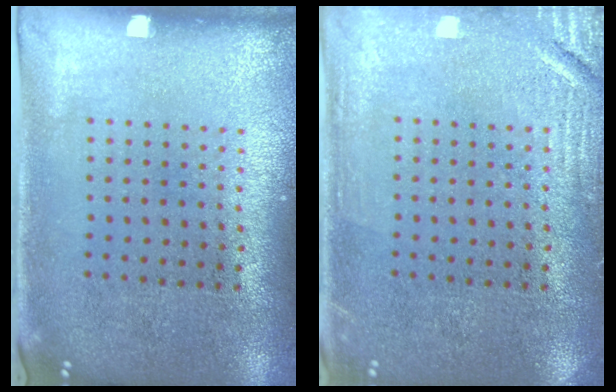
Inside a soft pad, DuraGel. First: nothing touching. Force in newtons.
{"total": 2.5, "press": 2.5, "slide": 0.4}